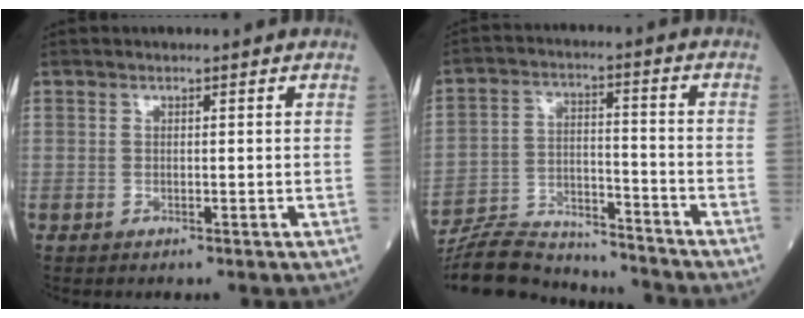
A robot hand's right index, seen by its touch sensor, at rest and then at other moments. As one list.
[{"total": 14.5, "force": [-14.2, 1.9, 2.4], "torque": [-0.044, 0.019, -0.230]}]